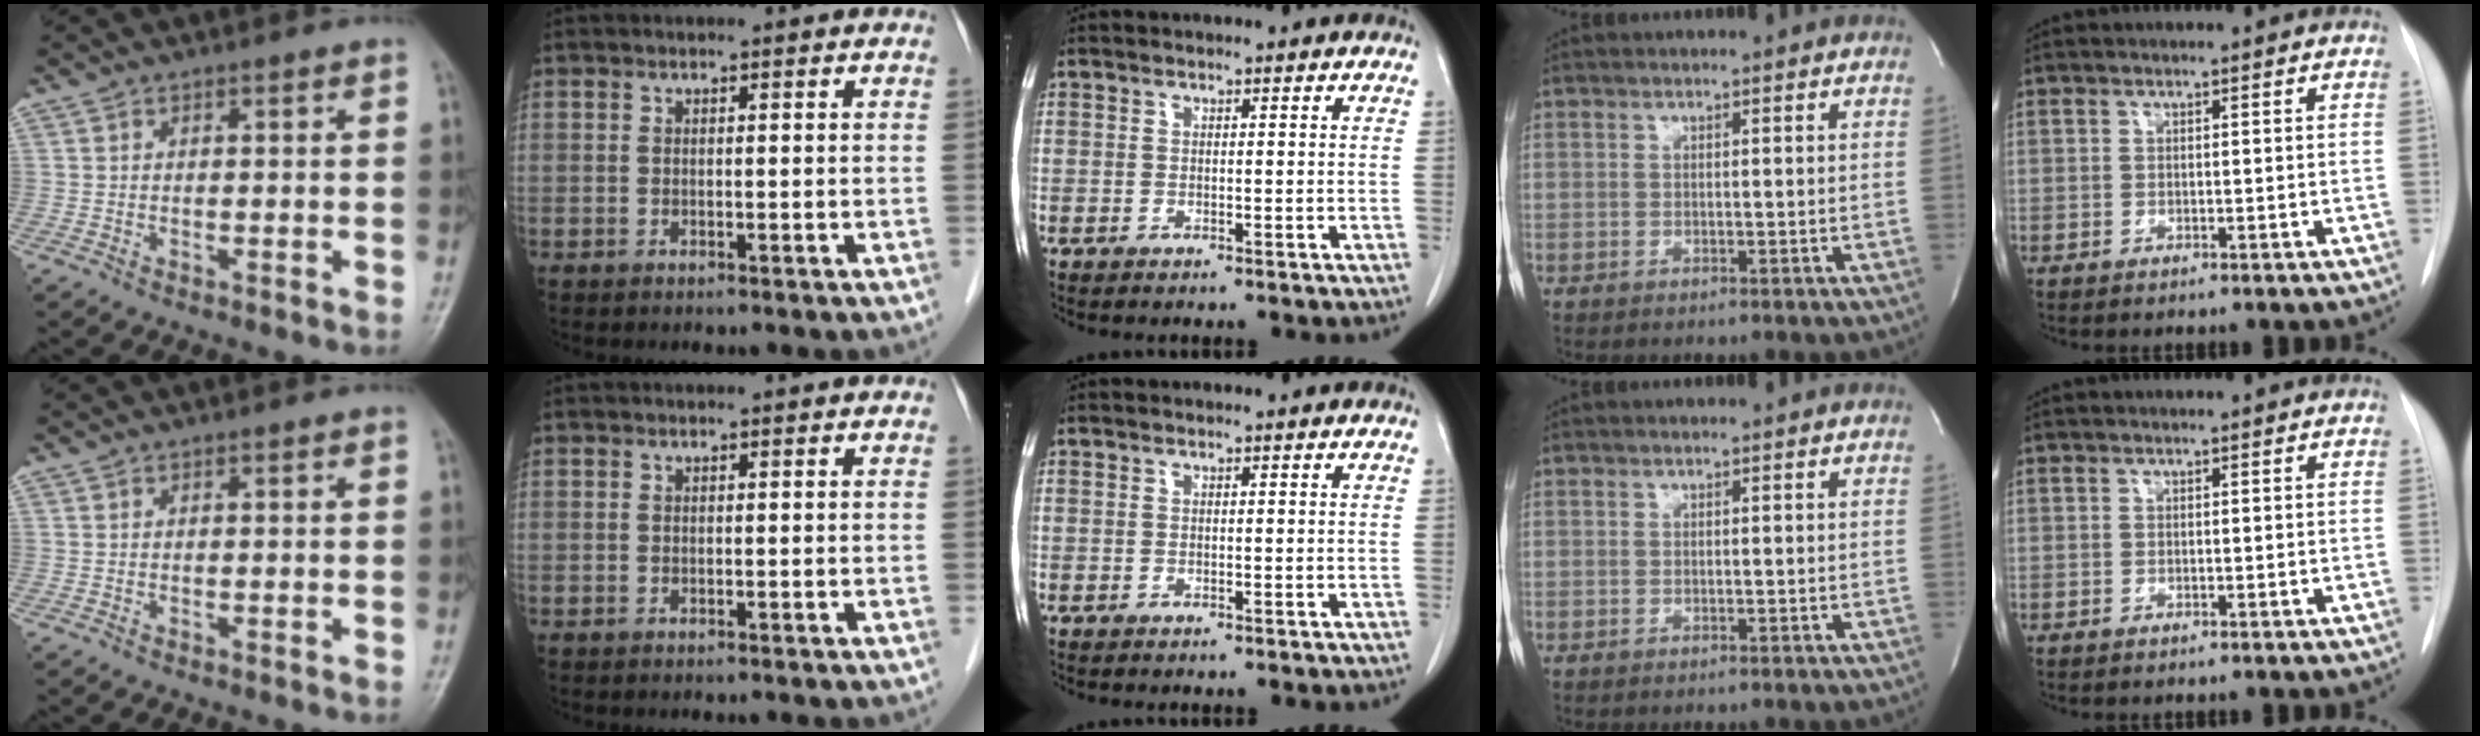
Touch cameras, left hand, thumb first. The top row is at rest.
{}